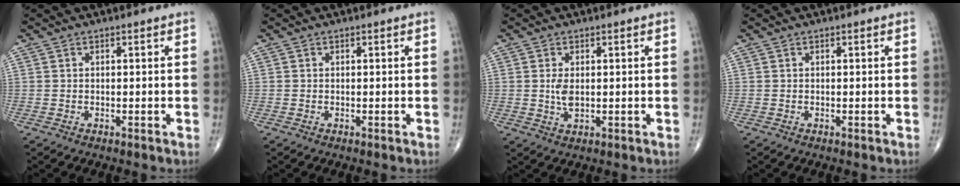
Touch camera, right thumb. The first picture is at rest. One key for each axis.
{"total": 0.0}
{"total": 3.0, "fx": 0.3, "fy": 1.5, "fz": 2.6, "tx": -0.052, "ty": -0.007, "tz": 0.007}
{"total": 0.0}